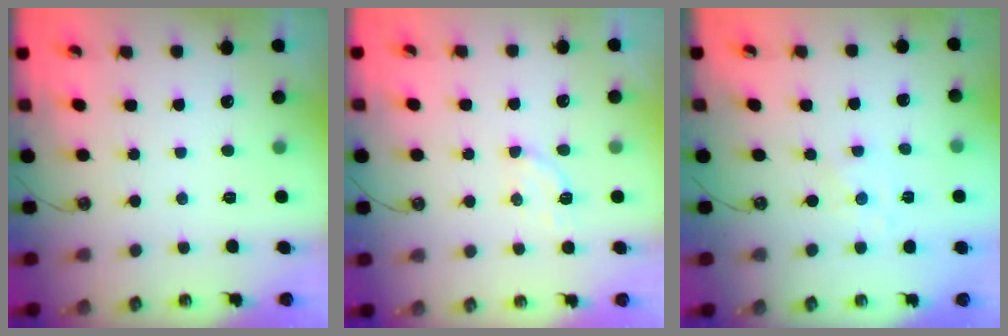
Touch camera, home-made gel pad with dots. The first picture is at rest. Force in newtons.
{"total": 3.3, "press": 3.2, "slide": 0.5}
{"total": 1.1, "press": 1.1, "slide": 0.2}